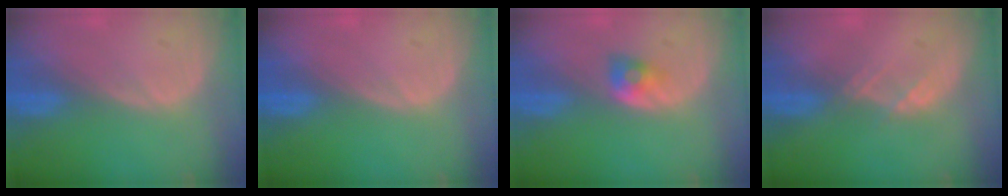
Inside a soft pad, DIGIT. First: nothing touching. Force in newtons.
{"total": 0.0}
{"total": 2.6, "press": 2.4, "slide": 1.0}
{"total": 1.5, "press": 1.4, "slide": 0.2}